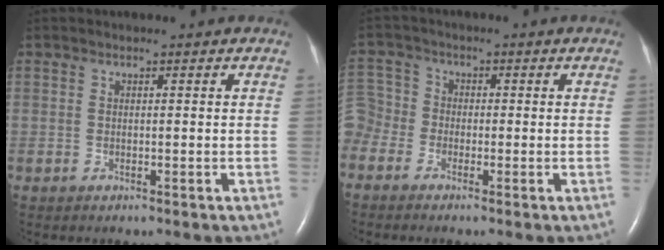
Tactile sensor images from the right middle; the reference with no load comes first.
{"total": 5.8, "force": [-3.2, 4.7, 1.3], "torque": [-0.047, 0.009, -0.071]}